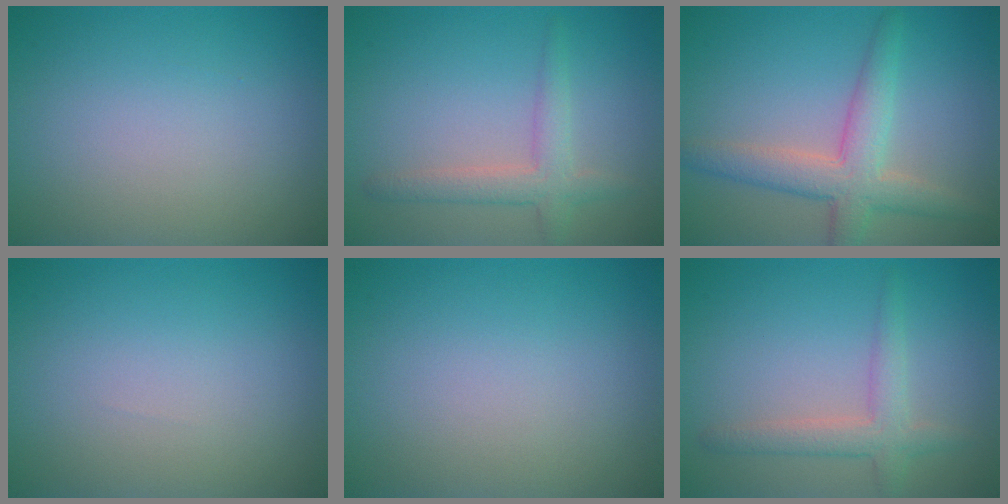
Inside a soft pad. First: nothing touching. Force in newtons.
{"total": 2.9, "press": 2.8, "slide": 0.1}
{"total": 4.7, "press": 4.7, "slide": 0.3}
{"total": 0.0}
{"total": 0.0}
{"total": 2.9, "press": 2.8, "slide": 0.1}